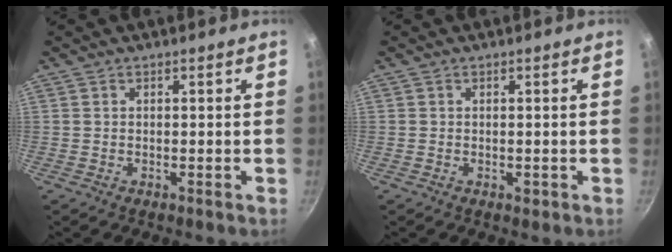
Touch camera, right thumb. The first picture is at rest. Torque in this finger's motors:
{"motor_torque": [0.17, -0.09, 0.18, 0.03, -0.02]}